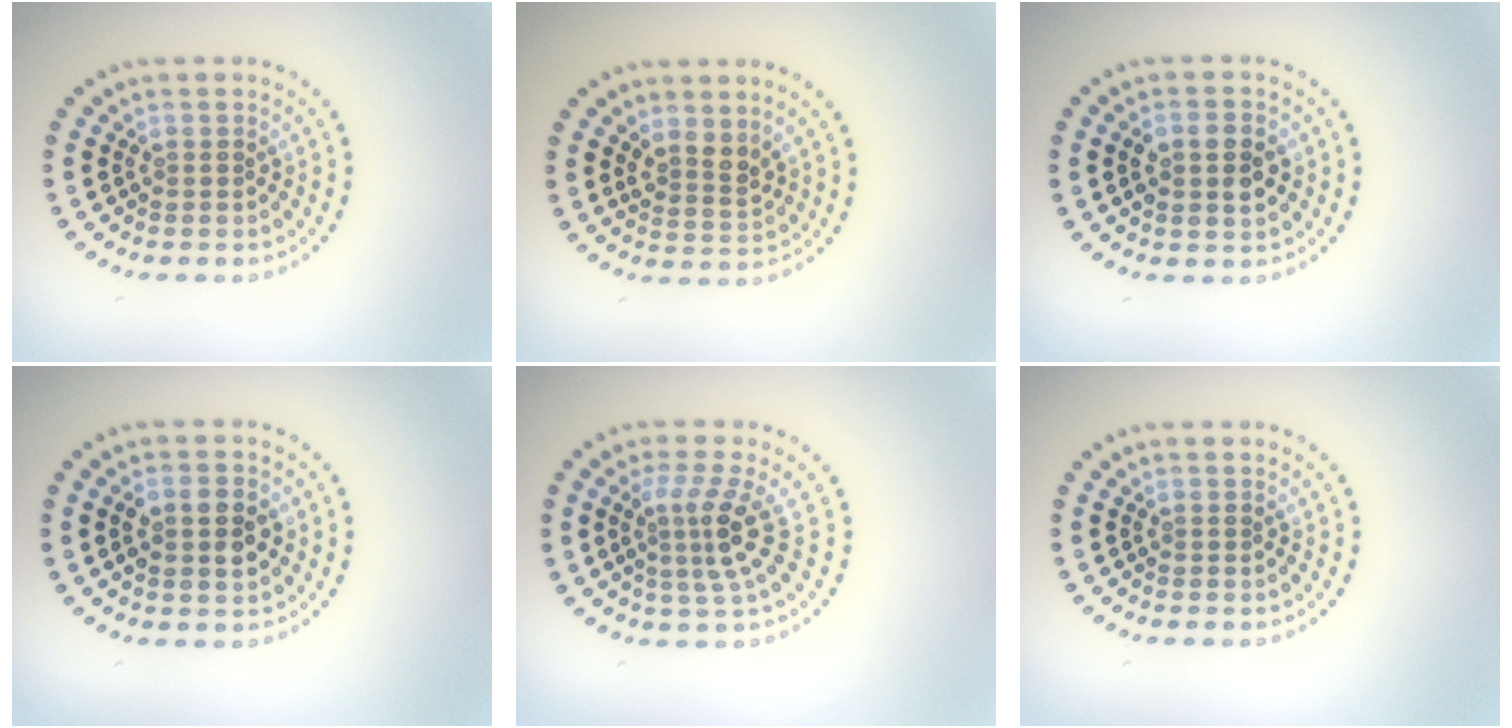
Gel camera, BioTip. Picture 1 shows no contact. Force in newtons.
{"total": 2.2, "press": 1.7, "slide": 1.4}
{"total": 2.8, "press": 2.8, "slide": 0.3}
{"total": 2.8, "press": 2.8, "slide": 0.3}
{"total": 3.5, "press": 2.4, "slide": 2.5}
{"total": 0.0}